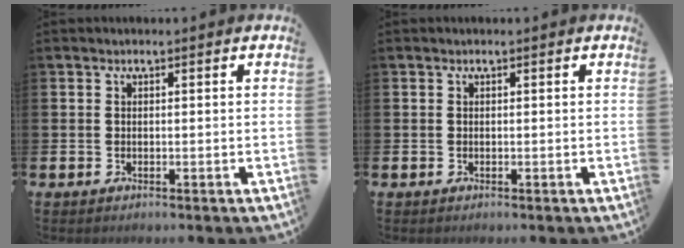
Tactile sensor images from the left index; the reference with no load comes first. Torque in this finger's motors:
{"motor_torque": [-0.05, 0.00, 0.02, -0.01]}